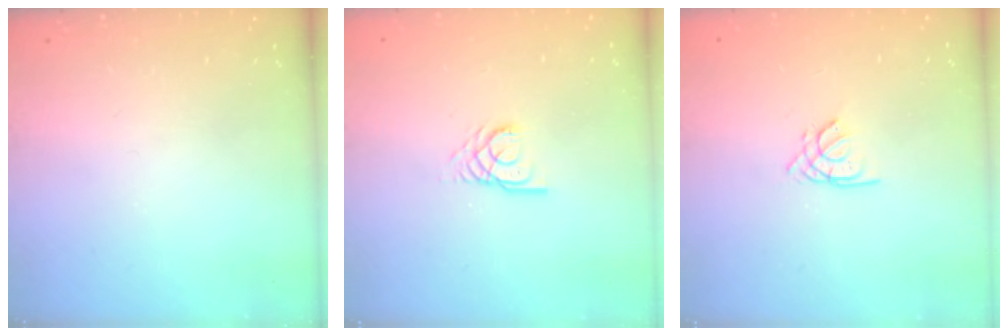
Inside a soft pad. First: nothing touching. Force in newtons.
{"total": 2.7, "press": 2.7, "slide": 0.2}
{"total": 1.5, "press": 1.4, "slide": 0.4}